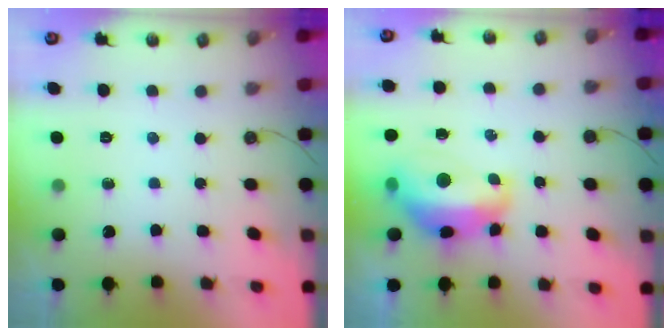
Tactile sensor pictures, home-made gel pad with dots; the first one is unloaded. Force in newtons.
{"total": 7.1, "press": 7.0, "slide": 1.3}